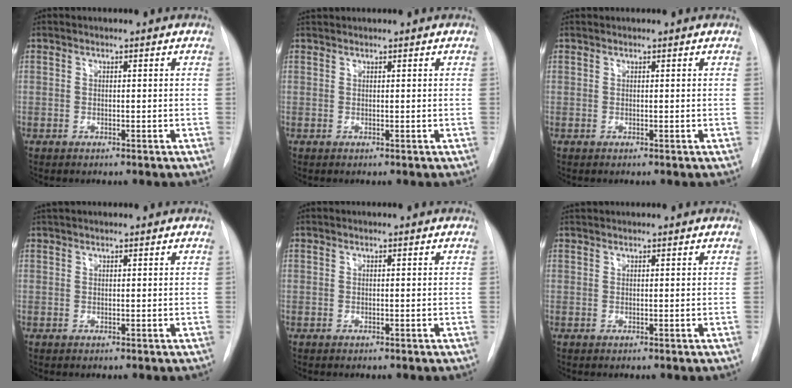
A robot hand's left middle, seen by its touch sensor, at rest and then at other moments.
{"total": 1.3, "force": [1.3, 0.0, 0.3], "torque": [-0.007, 0.021, 0.028]}
{"total": 0.5, "force": [0.5, 0.1, 0.0], "torque": [-0.002, 0.017, 0.013]}
{"total": 2.6, "force": [2.3, 0.4, 1.1], "torque": [-0.014, 0.031, 0.040]}
{"total": 0.0}
{"total": 1.7, "force": [1.6, 0.1, 0.5], "torque": [-0.007, 0.025, 0.031]}